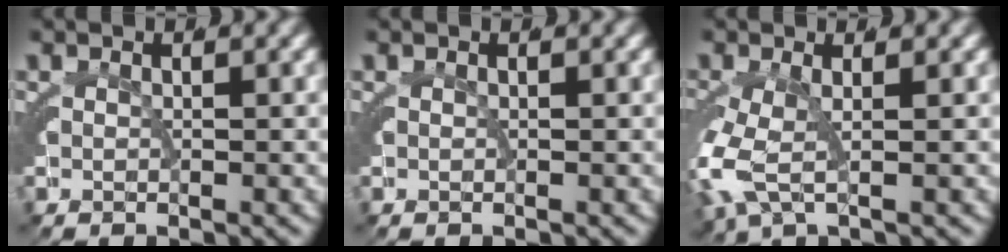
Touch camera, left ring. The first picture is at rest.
{"total": 0.0}
{"total": 4.0, "force": [-0.2, 1.7, 3.6], "torque": [-0.108, -0.024, 0.013]}